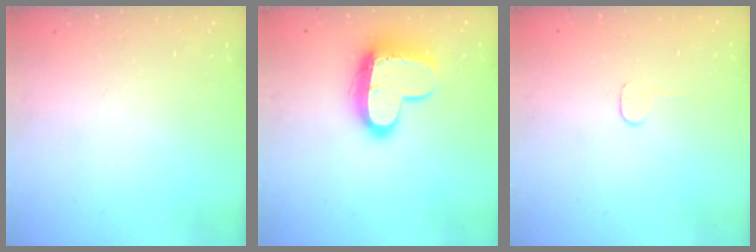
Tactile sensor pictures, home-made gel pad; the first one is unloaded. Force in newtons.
{"total": 14.4, "press": 14.4, "slide": 1.0}
{"total": 2.7, "press": 2.7, "slide": 0.2}